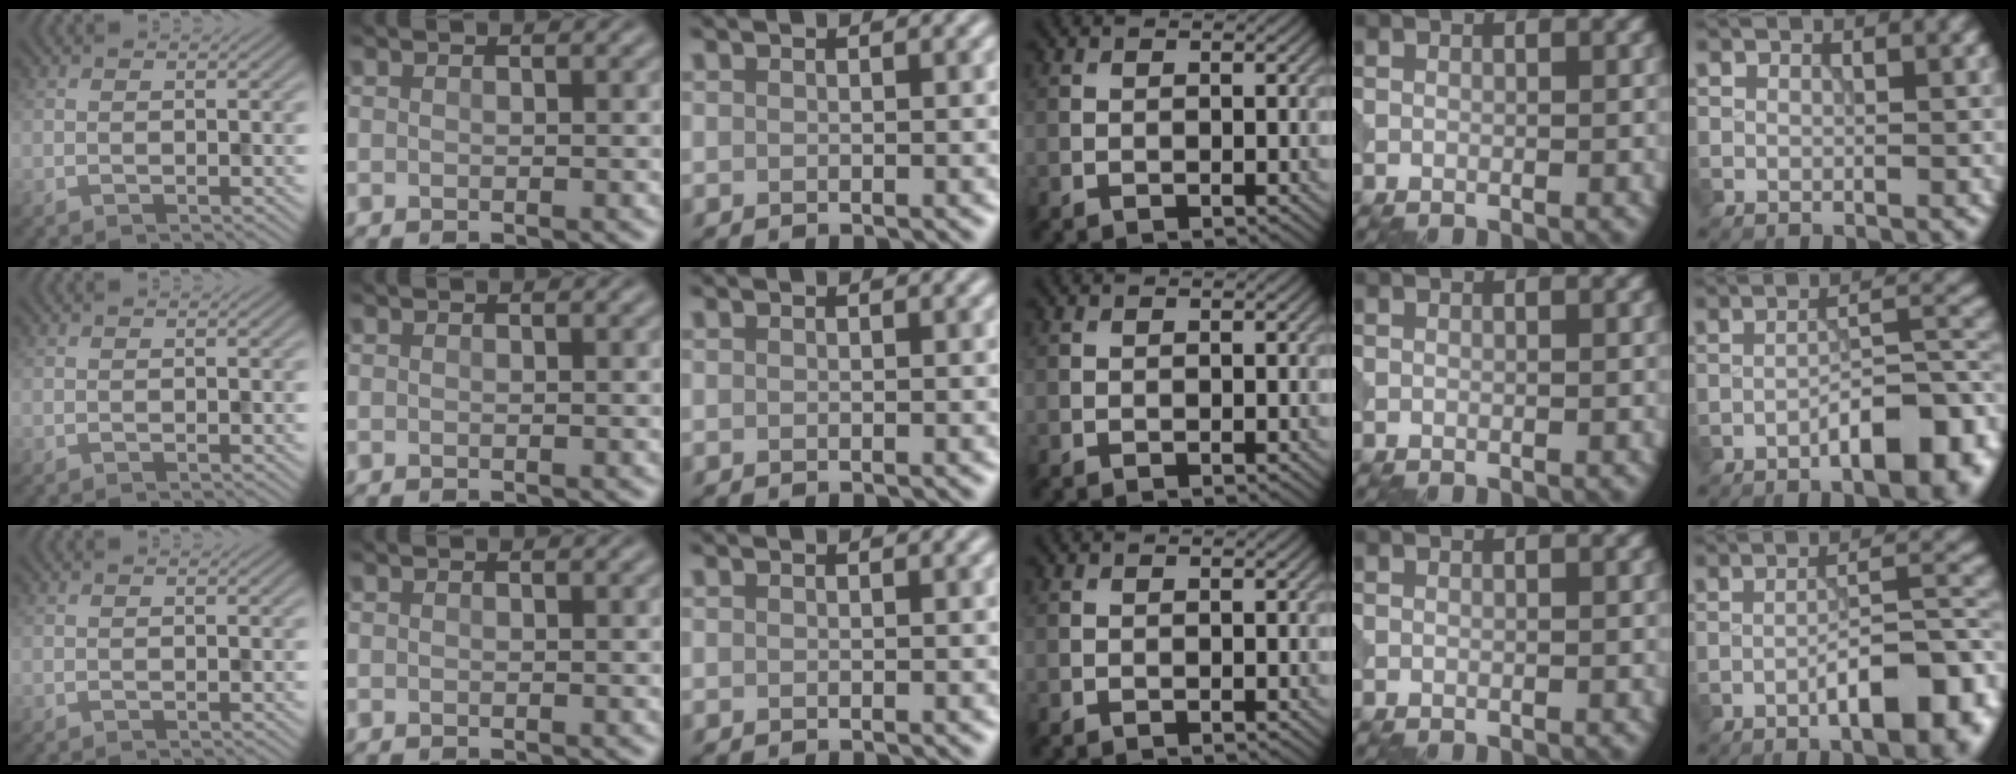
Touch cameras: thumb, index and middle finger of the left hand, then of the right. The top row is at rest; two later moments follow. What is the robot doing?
{"motion": "pour", "object": "beaker"}